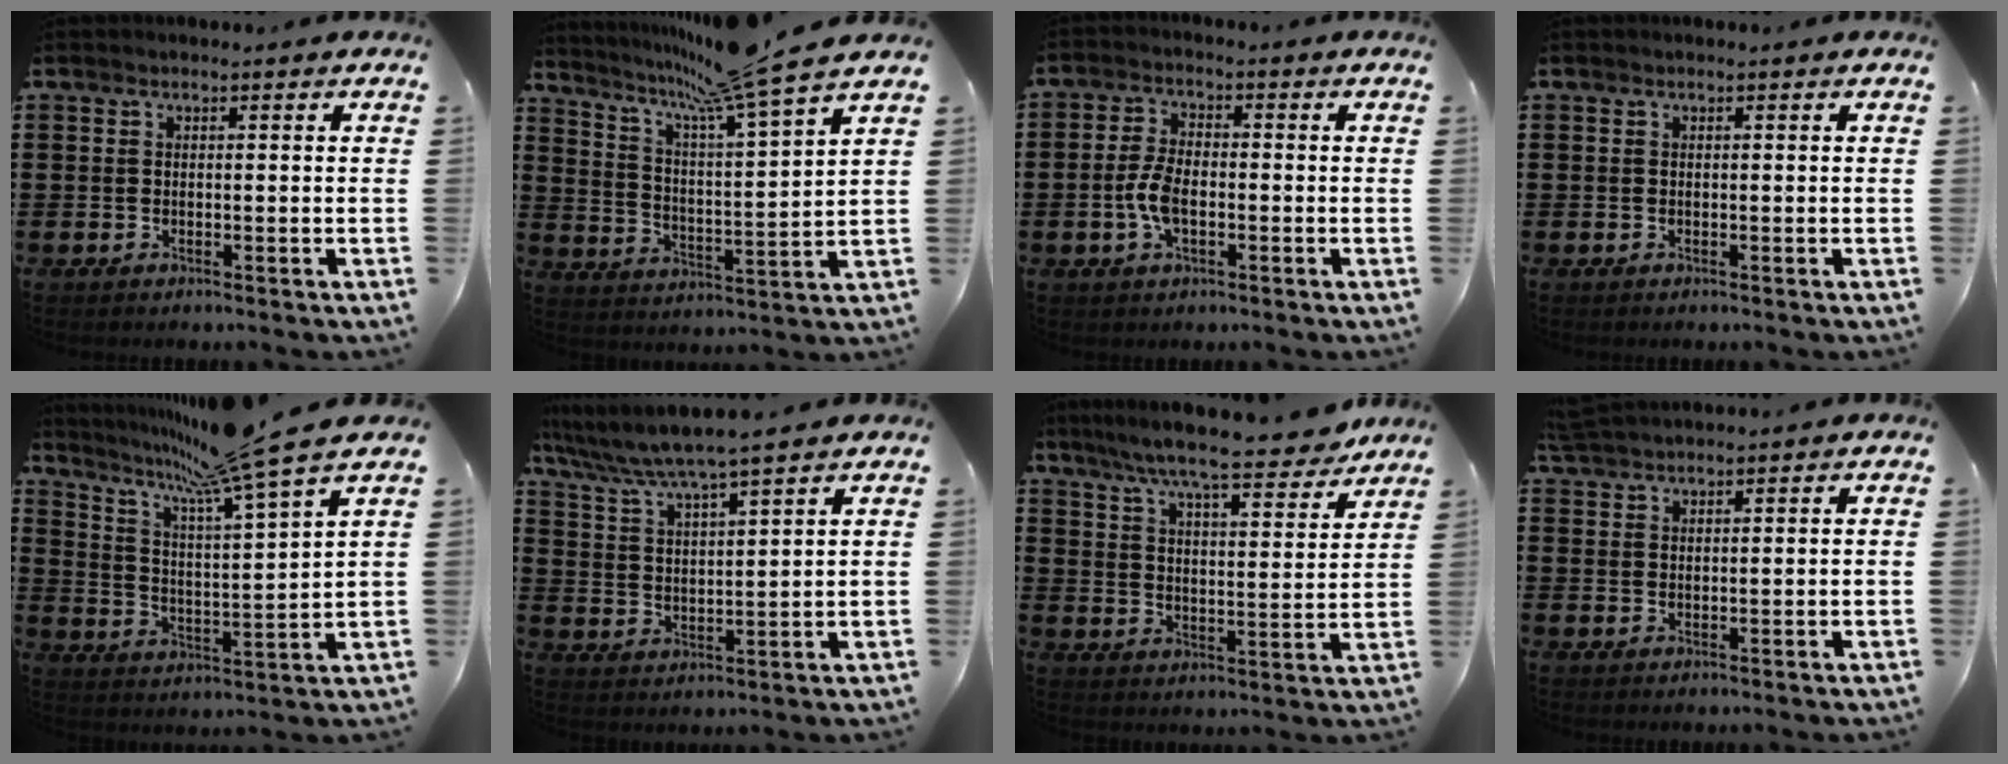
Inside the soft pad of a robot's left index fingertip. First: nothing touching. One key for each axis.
{"total": 8.8, "fx": 7.3, "fy": -1.2, "fz": 4.8, "tx": -0.118, "ty": -0.048, "tz": 0.116}
{"total": 5.4, "fx": -1.1, "fy": 2.6, "fz": 4.6, "tx": -0.109, "ty": -0.002, "tz": -0.026}
{"total": 0.0}
{"total": 9.8, "fx": 8.1, "fy": -1.0, "fz": 5.5, "tx": -0.135, "ty": -0.051, "tz": 0.131}
{"total": 5.5, "fx": 4.9, "fy": -0.5, "fz": 2.4, "tx": -0.067, "ty": -0.032, "tz": 0.079}
{"total": 8.9, "fx": 7.9, "fy": 0.0, "fz": 4.2, "tx": -0.104, "ty": -0.048, "tz": 0.130}
{"total": 2.9, "fx": 2.8, "fy": 0.1, "fz": 0.5, "tx": -0.018, "ty": 0.000, "tz": 0.055}